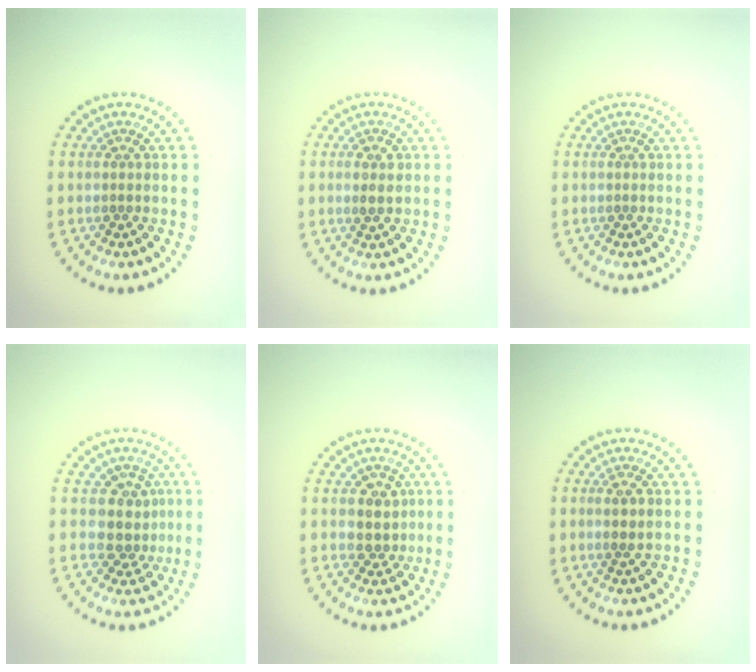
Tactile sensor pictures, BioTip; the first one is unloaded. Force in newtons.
{"total": 1.8, "press": 1.8, "slide": 0.1}
{"total": 0.0}
{"total": 2.9, "press": 2.4, "slide": 1.7}
{"total": 2.5, "press": 2.2, "slide": 1.1}
{"total": 1.1, "press": 1.0, "slide": 0.5}